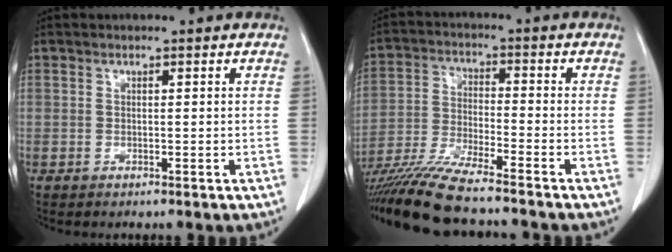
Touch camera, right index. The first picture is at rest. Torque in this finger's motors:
{"motor_torque": [1.08, -1.06, 0.81, 0.21]}